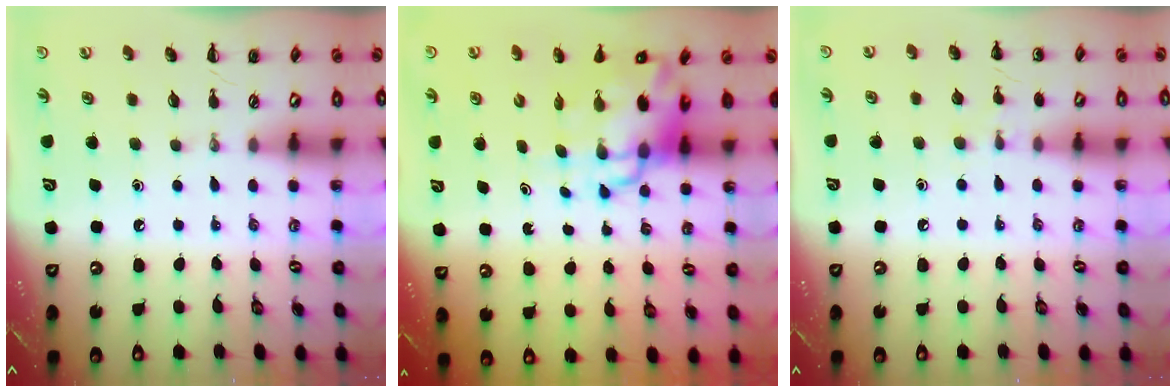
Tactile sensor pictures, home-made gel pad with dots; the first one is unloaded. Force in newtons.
{"total": 10.8, "press": 10.4, "slide": 2.8}
{"total": 6.8, "press": 6.6, "slide": 1.8}